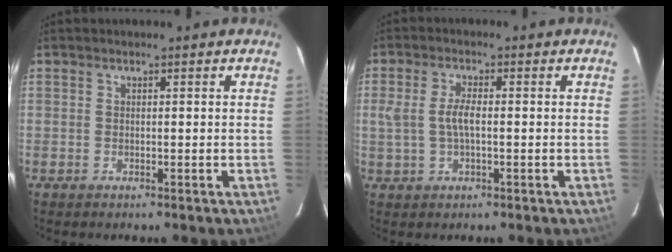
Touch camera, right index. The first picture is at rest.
{"total": 4.5, "force": [-0.2, 1.7, 4.2], "torque": [-0.083, 0.002, 0.001]}